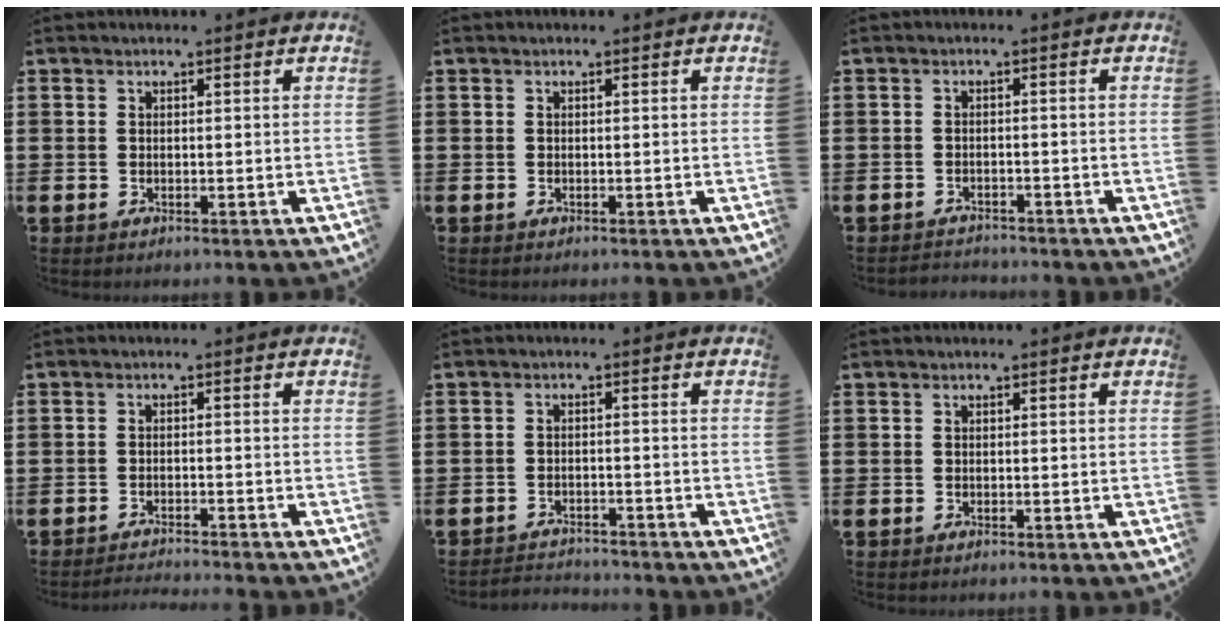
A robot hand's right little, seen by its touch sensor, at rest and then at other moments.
{"total": 0.0}
{"total": 1.5, "force": [-1.5, 0.0, -0.2], "torque": [-0.001, 0.004, -0.033]}
{"total": 1.5, "force": [-1.5, -0.2, 0.1], "torque": [-0.004, 0.003, -0.030]}
{"total": 2.1, "force": [-2.1, 0.1, -0.3], "torque": [-0.003, 0.003, -0.047]}
{"total": 0.0}